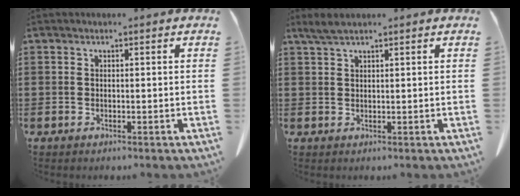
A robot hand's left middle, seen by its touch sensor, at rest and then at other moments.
{"total": 2.2, "force": [1.6, 0.3, 1.5], "torque": [-0.033, 0.001, 0.030]}